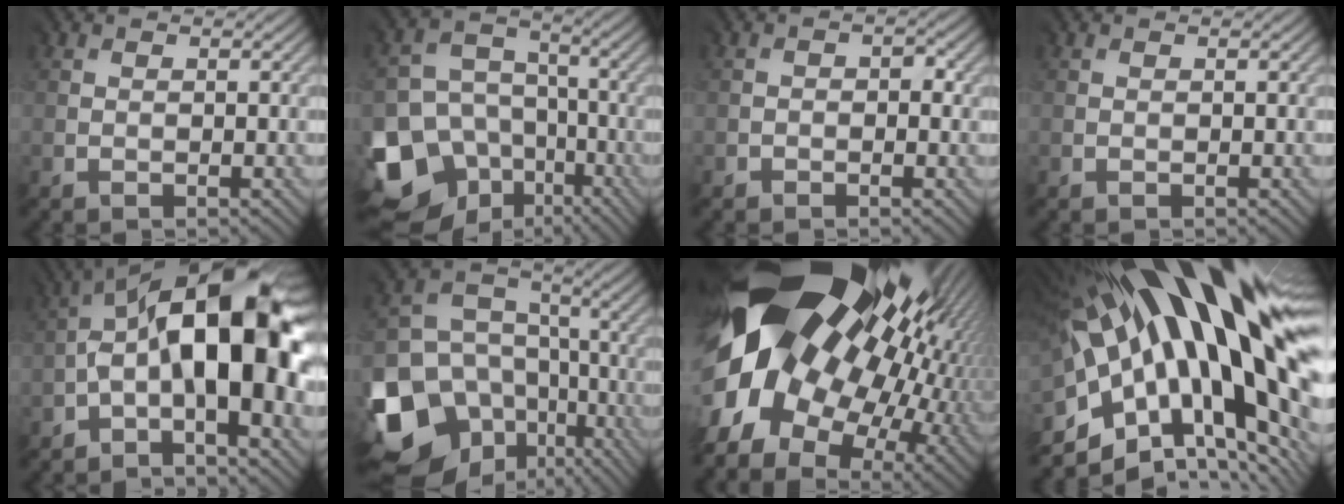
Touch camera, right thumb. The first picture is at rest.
{"total": 17.0, "force": [-8.2, 13.5, 6.2], "torque": [-0.175, -0.051, -0.128]}
{"total": 0.9, "force": [-0.5, 0.7, 0.2], "torque": [-0.001, -0.002, -0.011]}
{"total": 0.0}
{"total": 15.9, "force": [-0.9, 6.2, 14.6], "torque": [-0.239, 0.030, -0.023]}
{"total": 19.0, "force": [-8.3, 14.9, 8.3], "torque": [-0.205, -0.044, -0.117]}
{"total": 21.8, "force": [2.4, 14.8, 15.8], "torque": [-0.295, -0.039, 0.032]}
{"total": 21.4, "force": [3.2, 9.0, 19.1], "torque": [-0.318, -0.032, 0.064]}